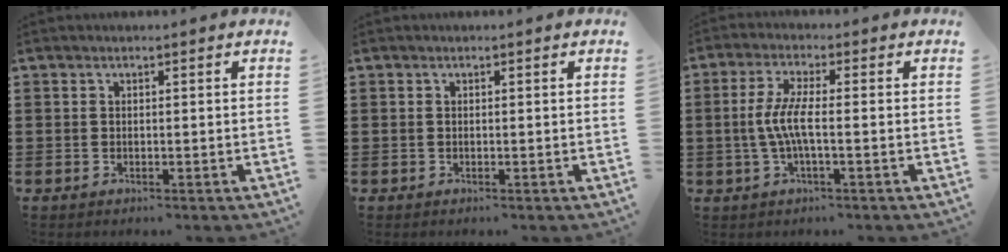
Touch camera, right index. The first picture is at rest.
{"total": 0.0}
{"total": 5.4, "force": [-0.9, 0.9, 5.3], "torque": [-0.123, -0.009, -0.028]}